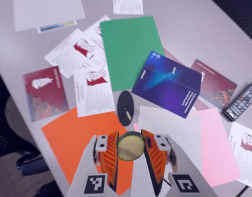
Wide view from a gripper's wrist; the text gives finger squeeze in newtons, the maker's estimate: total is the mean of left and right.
{"total": 15.4, "left": 16.8, "right": 14.0}